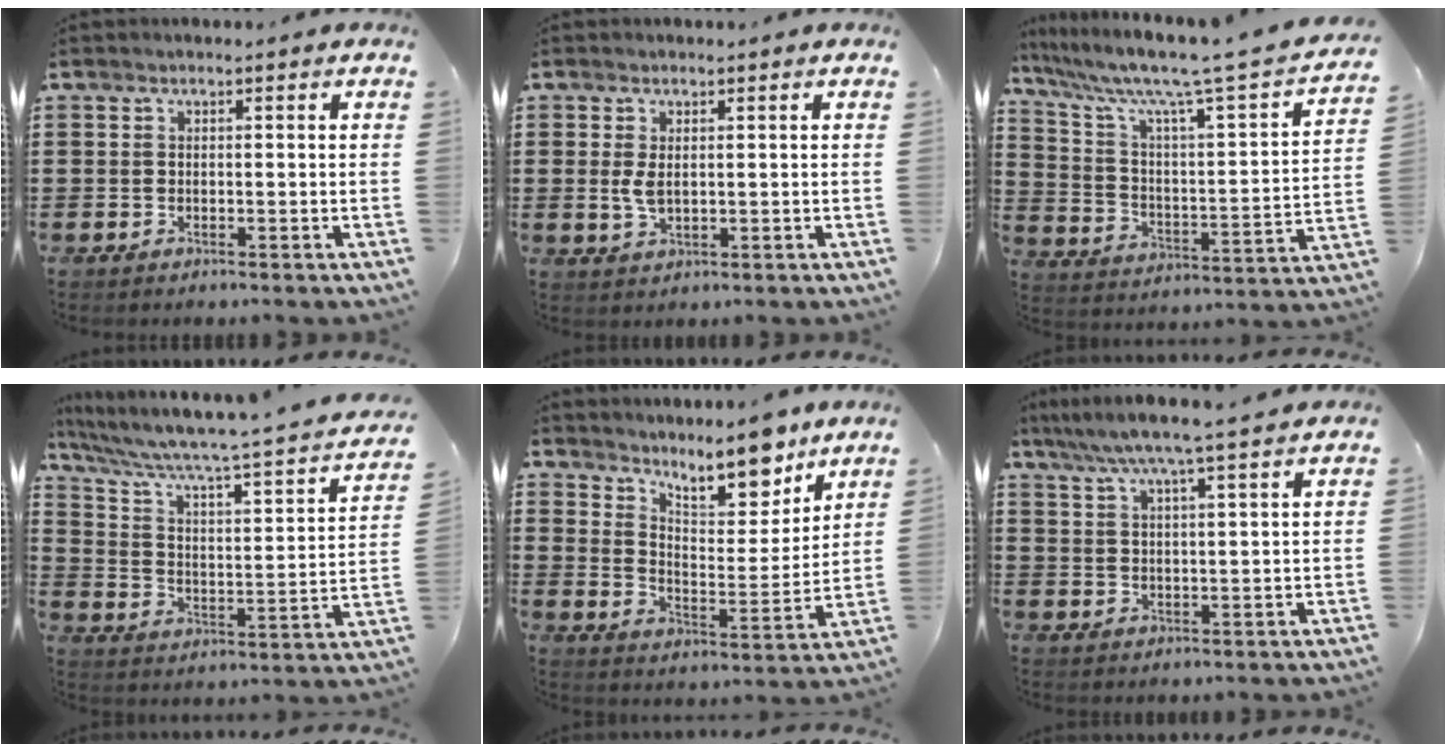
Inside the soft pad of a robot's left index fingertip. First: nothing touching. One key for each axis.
{"total": 2.9, "fx": 0.3, "fy": 1.4, "fz": 2.5, "tx": -0.066, "ty": -0.001, "tz": -0.001}
{"total": 8.3, "fx": 6.4, "fy": 0.1, "fz": 5.3, "tx": -0.129, "ty": -0.055, "tz": 0.096}
{"total": 5.6, "fx": 4.3, "fy": 0.2, "fz": 3.7, "tx": -0.091, "ty": -0.045, "tz": 0.064}
{"total": 10.6, "fx": 9.1, "fy": 2.7, "fz": 4.7, "tx": -0.071, "ty": -0.062, "tz": 0.159}
{"total": 5.9, "fx": 5.0, "fy": -0.8, "fz": 2.9, "tx": -0.074, "ty": -0.024, "tz": 0.086}